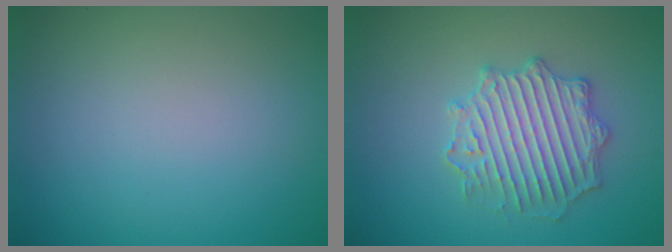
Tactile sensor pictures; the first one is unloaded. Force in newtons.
{"total": 4.0, "press": 4.0, "slide": 0.3}